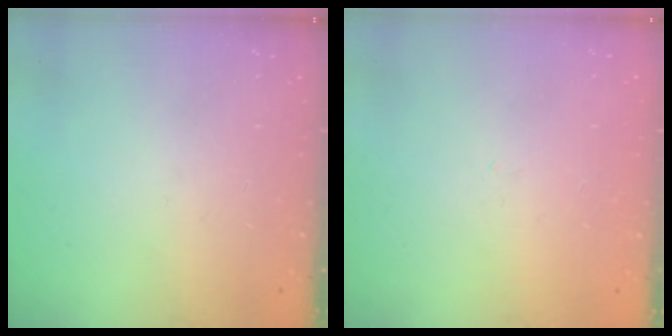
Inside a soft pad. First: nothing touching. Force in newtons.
{"total": 0.0}